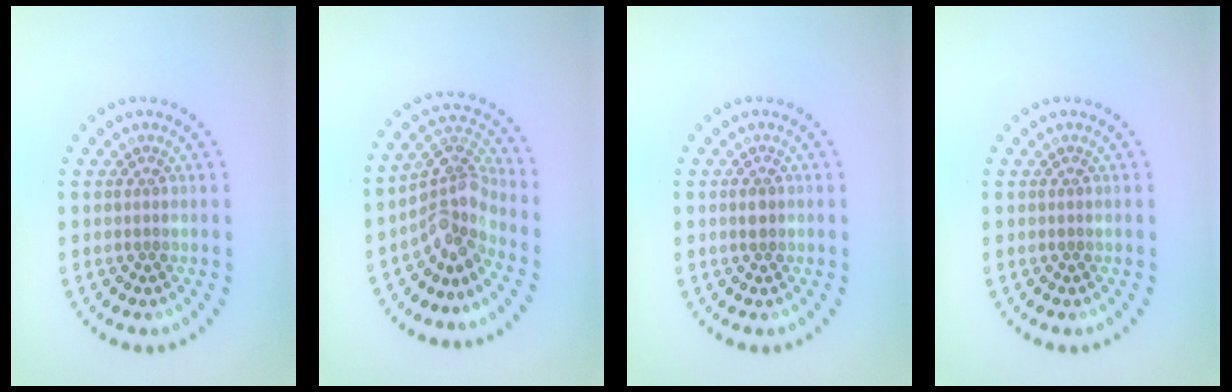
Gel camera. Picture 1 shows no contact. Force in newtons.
{"total": 4.0, "press": 3.2, "slide": 2.5}
{"total": 1.2, "press": 1.2, "slide": 0.1}
{"total": 0.0}